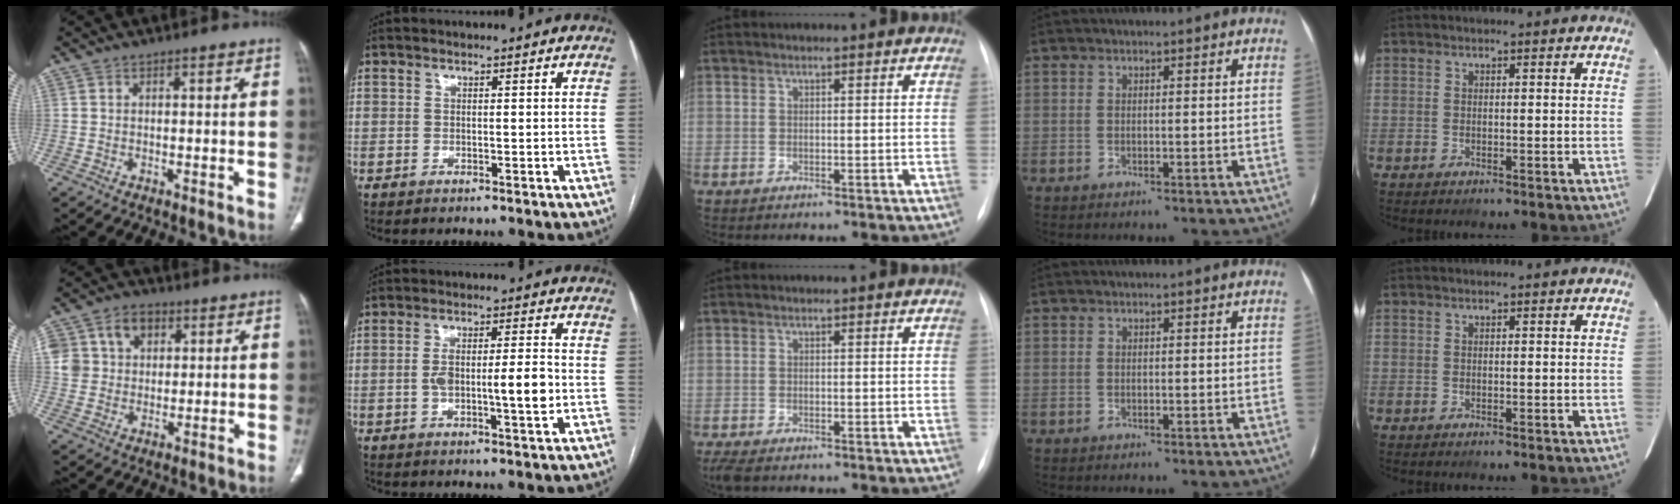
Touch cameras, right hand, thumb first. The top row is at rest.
{"thumb": {"total": 11.4, "force": [3.9, 9.2, 5.5], "torque": [-0.078, 0.007, 0.073]}, "index": {"total": 8.1, "force": [-1.2, 1.4, 7.9], "torque": [-0.139, 0.007, -0.020]}, "middle": {"total": 3.0, "force": [-2.2, 1.1, 1.8], "torque": [-0.041, -0.012, -0.035]}}